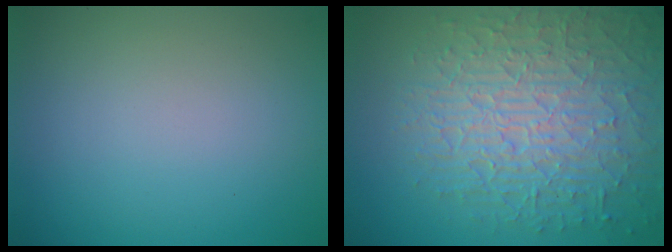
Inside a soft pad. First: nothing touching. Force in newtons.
{"total": 8.8, "press": 6.2, "slide": 6.2}